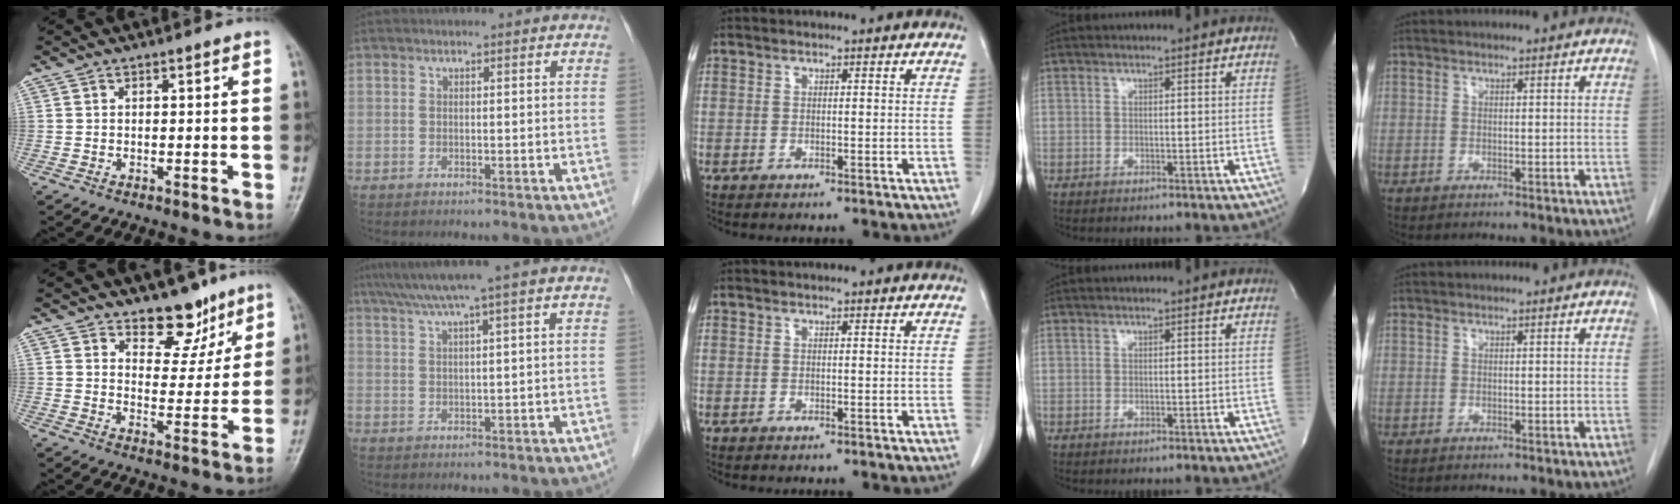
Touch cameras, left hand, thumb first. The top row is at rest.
{"thumb": {"total": 8.7, "force": [6.5, 4.6, 3.5], "torque": [-0.009, -0.046, 0.102]}, "index": {"total": 6.1, "force": [4.2, -1.6, 4.1], "torque": [-0.070, 0.021, 0.076]}}